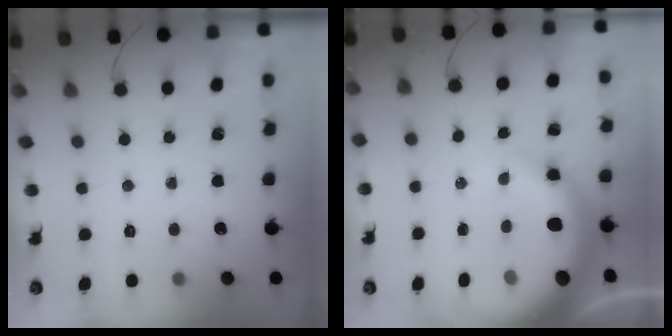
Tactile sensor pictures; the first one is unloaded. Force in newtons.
{"total": 14.7, "press": 14.3, "slide": 3.4}